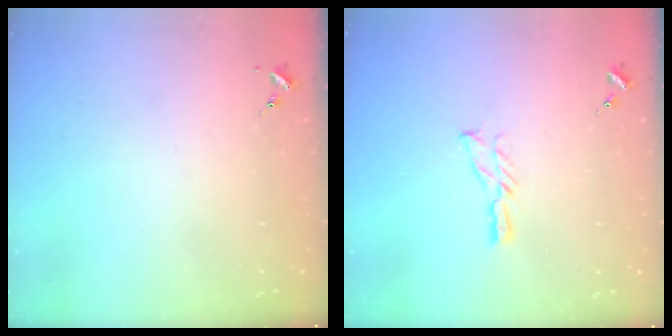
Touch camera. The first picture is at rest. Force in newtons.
{"total": 5.8, "press": 5.8, "slide": 0.5}